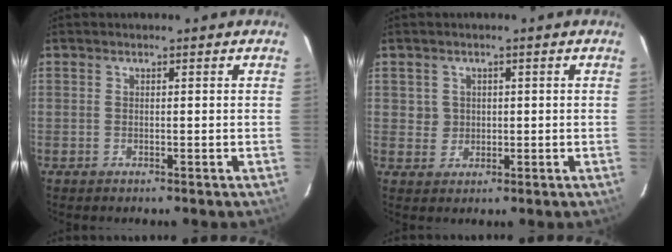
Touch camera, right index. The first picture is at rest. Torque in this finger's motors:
{"motor_torque": [-0.10, 0.04, -0.01, 0.00]}